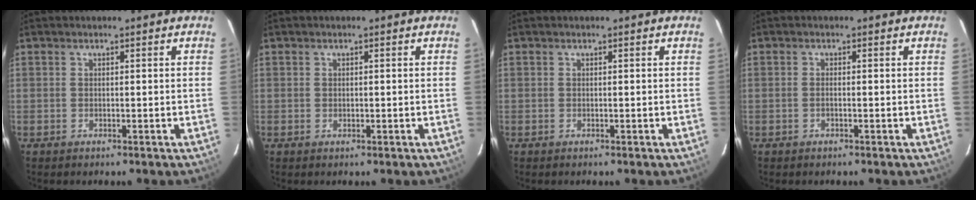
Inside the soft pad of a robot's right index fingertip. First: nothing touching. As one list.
[{"total": 0.6, "force": [0.1, 0.6, 0.2], "torque": [-0.002, 0.001, 0.004]}, {"total": 0.0}, {"total": 0.7, "force": [-0.2, 0.2, 0.6], "torque": [-0.014, 0.001, -0.005]}]